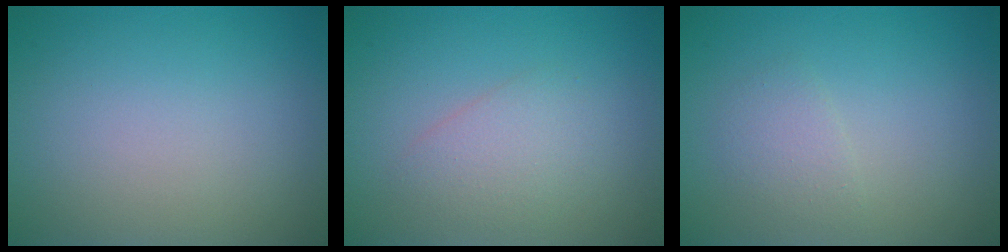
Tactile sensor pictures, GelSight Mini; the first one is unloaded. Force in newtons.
{"total": 2.2, "press": 2.2, "slide": 0.0}
{"total": 1.5, "press": 1.5, "slide": 0.0}